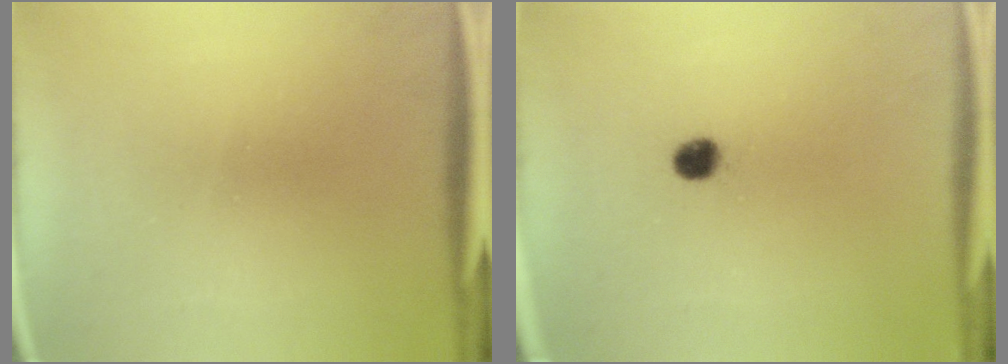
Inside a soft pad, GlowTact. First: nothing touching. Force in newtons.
{"total": 3.2}